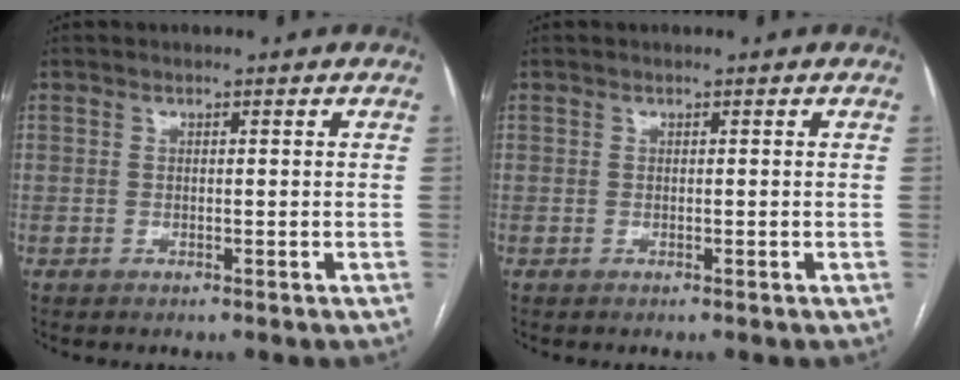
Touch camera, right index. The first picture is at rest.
{"total": 0.0}